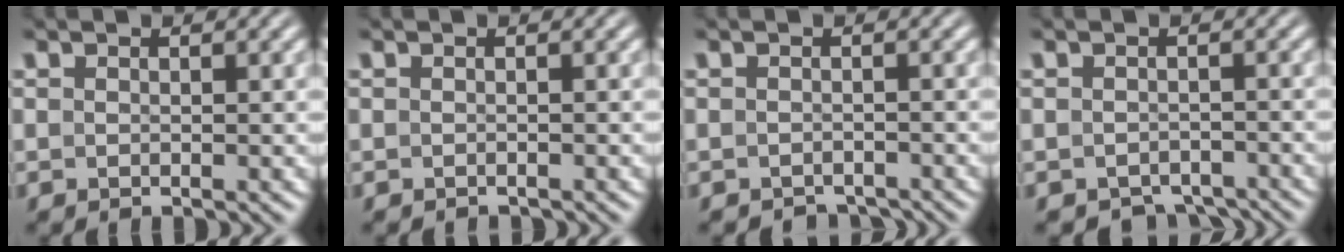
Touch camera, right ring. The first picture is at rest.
{"total": 1.0, "force": [-1.0, -0.1, -0.1], "torque": [-0.007, -0.010, -0.012]}
{"total": 3.1, "force": [-3.0, 0.6, 0.2], "torque": [-0.002, -0.018, -0.040]}
{"total": 5.5, "force": [-4.9, 2.2, 1.3], "torque": [-0.008, -0.020, -0.069]}